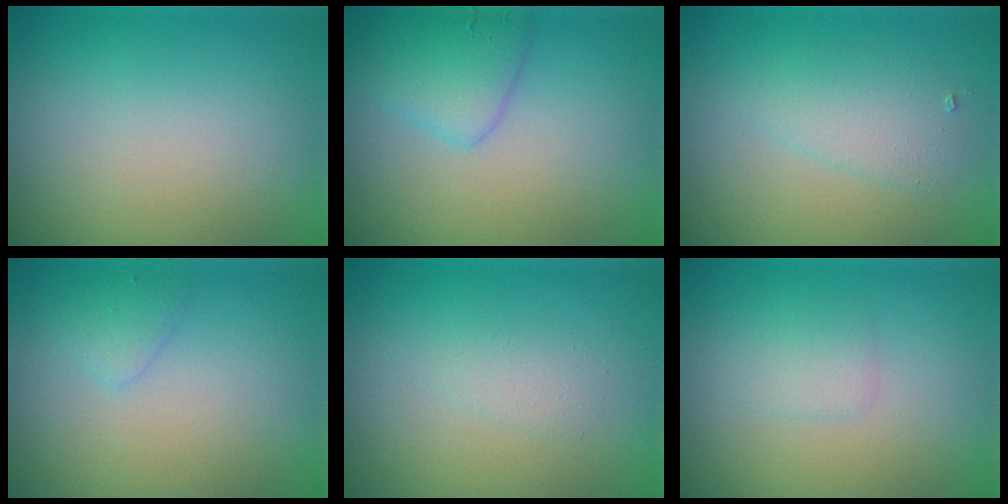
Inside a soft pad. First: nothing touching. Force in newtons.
{"total": 2.6, "press": 2.6, "slide": 0.2}
{"total": 2.2, "press": 2.2, "slide": 0.1}
{"total": 1.2, "press": 1.2, "slide": 0.0}
{"total": 1.0, "press": 1.0, "slide": 0.0}
{"total": 1.3, "press": 1.2, "slide": 0.0}